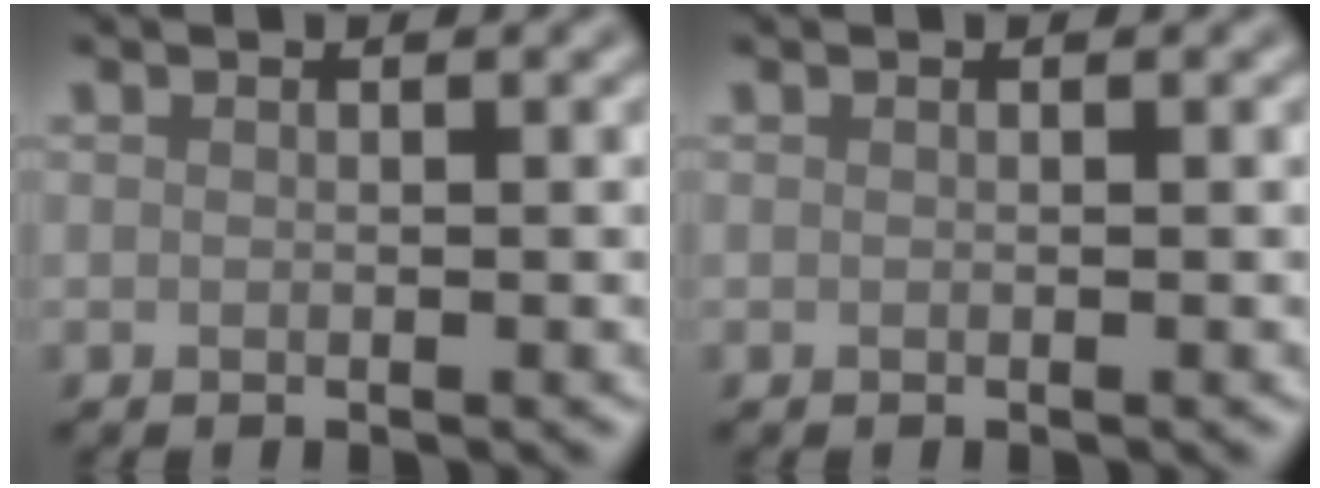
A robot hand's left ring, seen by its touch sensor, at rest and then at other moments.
{"total": 0.0}